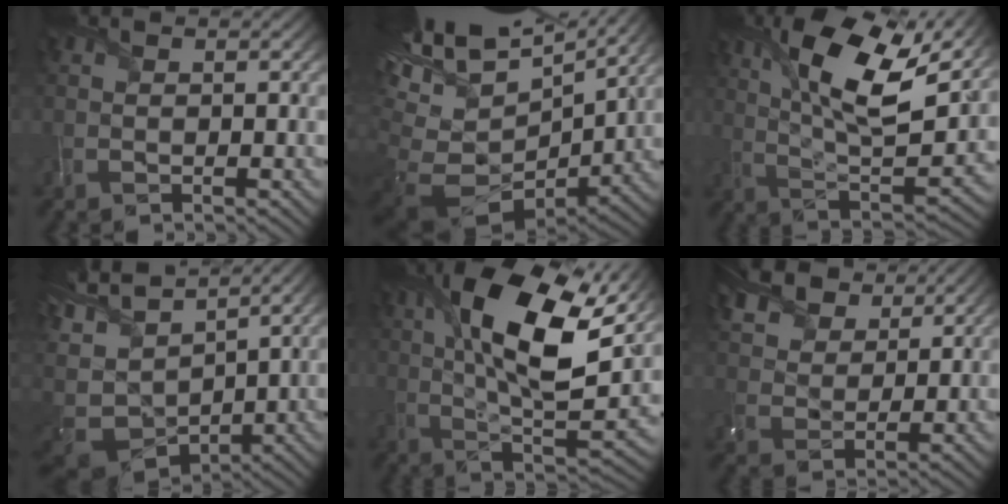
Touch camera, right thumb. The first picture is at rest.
{"total": 17.6, "force": [6.1, 10.2, 13.0], "torque": [-0.264, 0.019, 0.157]}
{"total": 15.5, "force": [7.1, 5.6, 12.7], "torque": [-0.246, 0.001, 0.128]}
{"total": 9.4, "force": [0.0, 5.8, 7.3], "torque": [-0.213, -0.005, 0.012]}
{"total": 18.1, "force": [6.7, 7.1, 15.3], "torque": [-0.280, 0.022, 0.111]}
{"total": 9.5, "force": [6.8, 4.6, 4.7], "torque": [-0.140, 0.023, 0.123]}